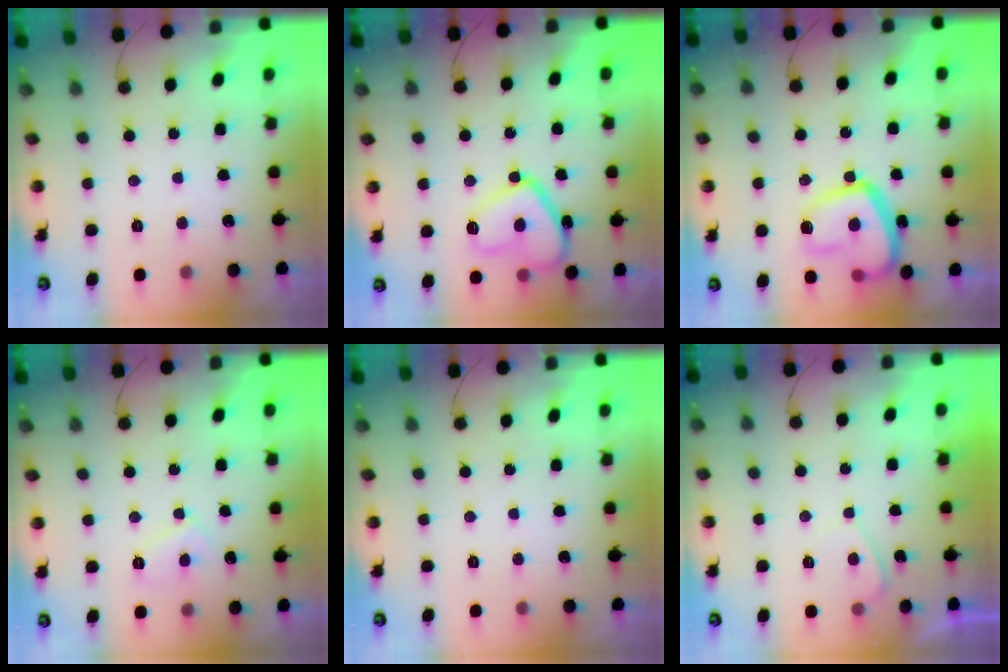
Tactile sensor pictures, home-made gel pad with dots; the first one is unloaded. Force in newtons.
{"total": 13.5, "press": 13.5, "slide": 1.0}
{"total": 15.6, "press": 15.5, "slide": 1.5}
{"total": 4.9, "press": 4.9, "slide": 0.1}
{"total": 0.0}
{"total": 0.6, "press": 0.4, "slide": 0.5}